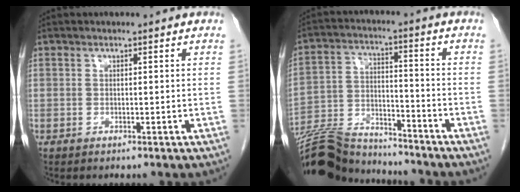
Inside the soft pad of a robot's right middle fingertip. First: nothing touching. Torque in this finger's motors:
{"motor_torque": [1.19, -0.95, 0.78, 0.21]}